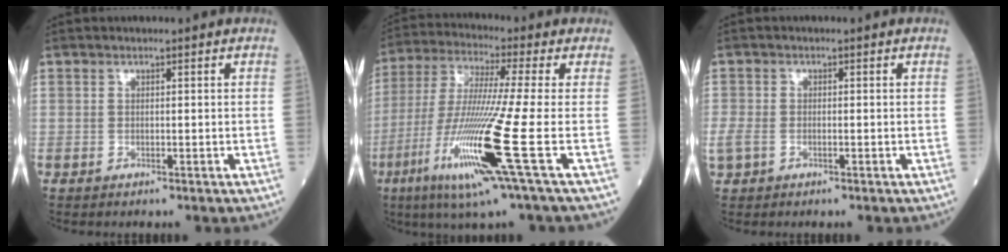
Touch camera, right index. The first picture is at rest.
{"total": 16.1, "force": [-5.7, -1.6, 15.0], "torque": [-0.318, -0.034, -0.114]}
{"total": 3.7, "force": [-1.3, 2.5, 2.4], "torque": [-0.073, 0.001, -0.021]}